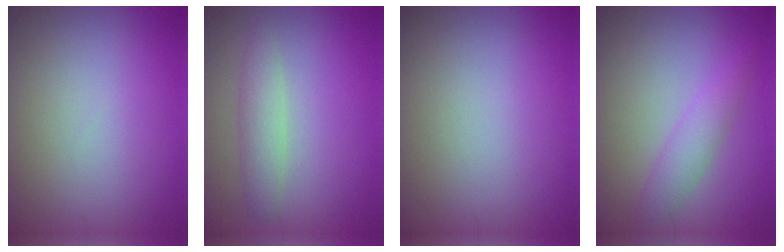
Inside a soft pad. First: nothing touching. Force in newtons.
{"total": 2.4, "press": 2.4, "slide": 0.0}
{"total": 0.0}
{"total": 2.4, "press": 2.4, "slide": 0.1}